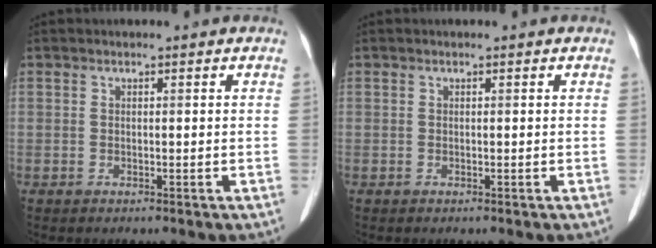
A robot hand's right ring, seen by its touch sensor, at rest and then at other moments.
{"total": 0.0}